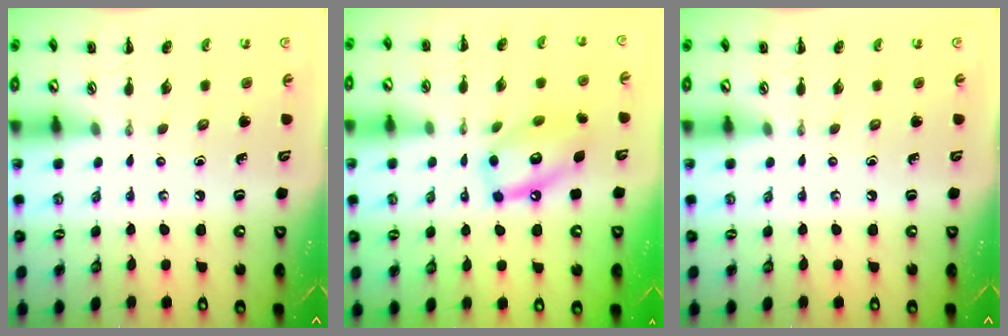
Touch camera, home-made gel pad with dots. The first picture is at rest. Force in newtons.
{"total": 13.8, "press": 13.7, "slide": 1.9}
{"total": 0.0}